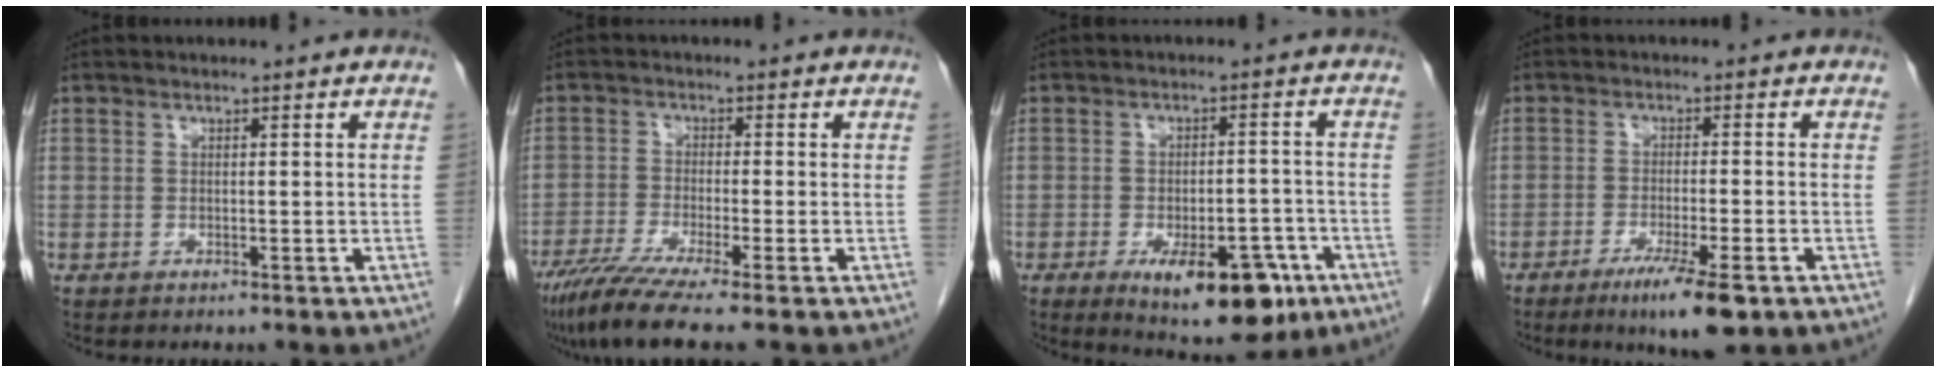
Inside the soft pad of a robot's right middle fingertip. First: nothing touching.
{"total": 8.2, "force": [-6.1, -0.7, 5.4], "torque": [-0.090, -0.026, -0.106]}
{"total": 12.7, "force": [-6.8, 5.3, 9.3], "torque": [-0.121, -0.002, -0.086]}
{"total": 7.7, "force": [-4.6, 0.6, 6.1], "torque": [-0.101, -0.018, -0.072]}